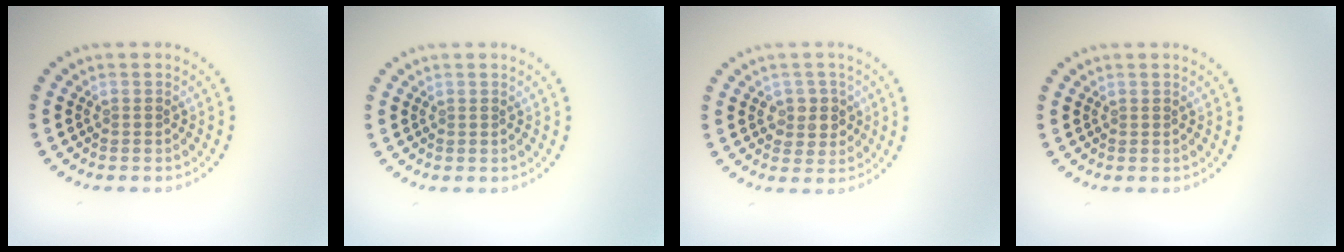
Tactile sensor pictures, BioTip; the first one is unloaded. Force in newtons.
{"total": 0.0}
{"total": 2.2, "press": 2.0, "slide": 0.8}
{"total": 0.0}